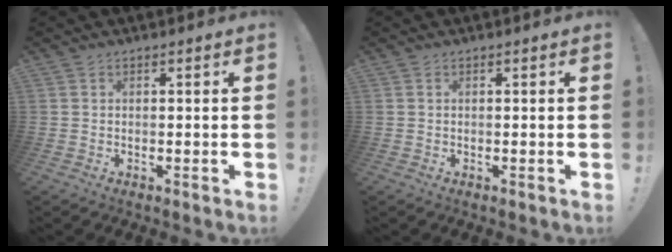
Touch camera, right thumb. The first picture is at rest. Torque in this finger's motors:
{"motor_torque": [-0.23, -0.38, -0.31, 0.00, 0.00]}